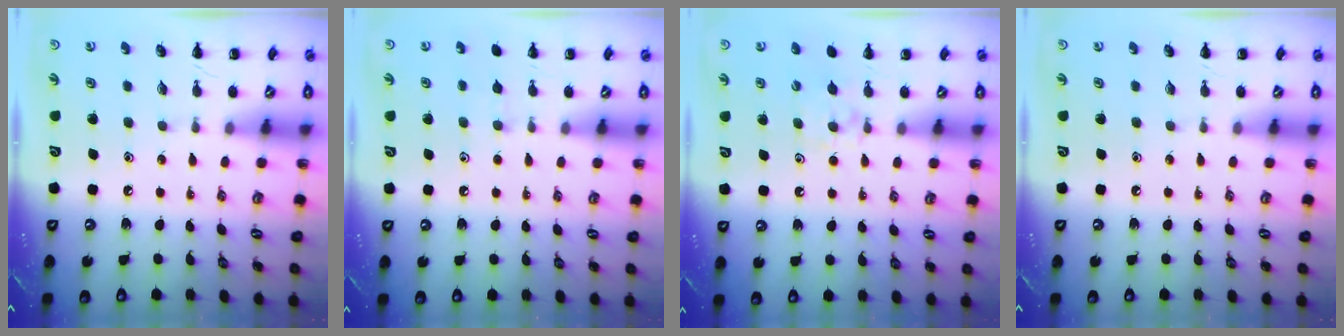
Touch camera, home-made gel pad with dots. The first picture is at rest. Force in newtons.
{"total": 4.9, "press": 4.7, "slide": 1.5}
{"total": 5.1, "press": 4.8, "slide": 1.6}
{"total": 0.0}